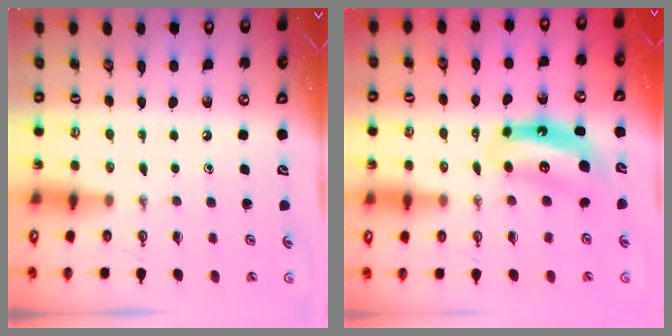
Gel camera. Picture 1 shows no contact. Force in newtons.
{"total": 7.0, "press": 7.0, "slide": 0.8}